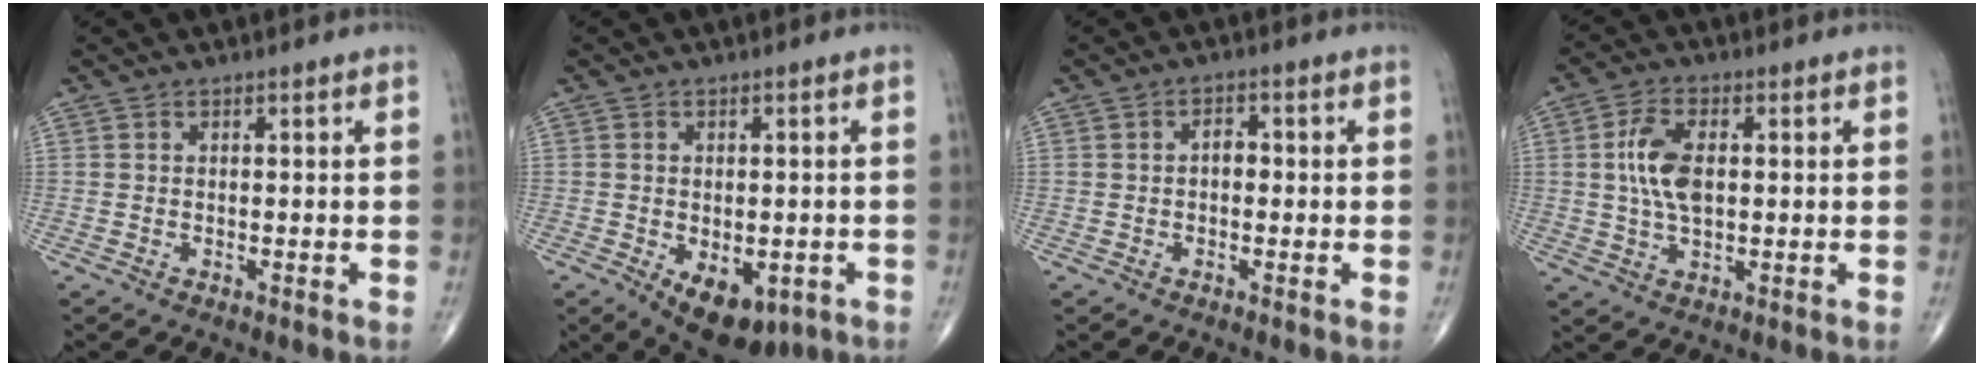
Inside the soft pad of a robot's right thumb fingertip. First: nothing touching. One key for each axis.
{"total": 10.1, "fx": -4.0, "fy": 5.8, "fz": 7.3, "tx": -0.091, "ty": -0.001, "tz": -0.045}
{"total": 2.1, "fx": -0.3, "fy": 1.5, "fz": 1.5, "tx": -0.010, "ty": 0.009, "tz": -0.010}
{"total": 8.2, "fx": 0.9, "fy": 4.4, "fz": 6.9, "tx": -0.135, "ty": 0.002, "tz": 0.015}